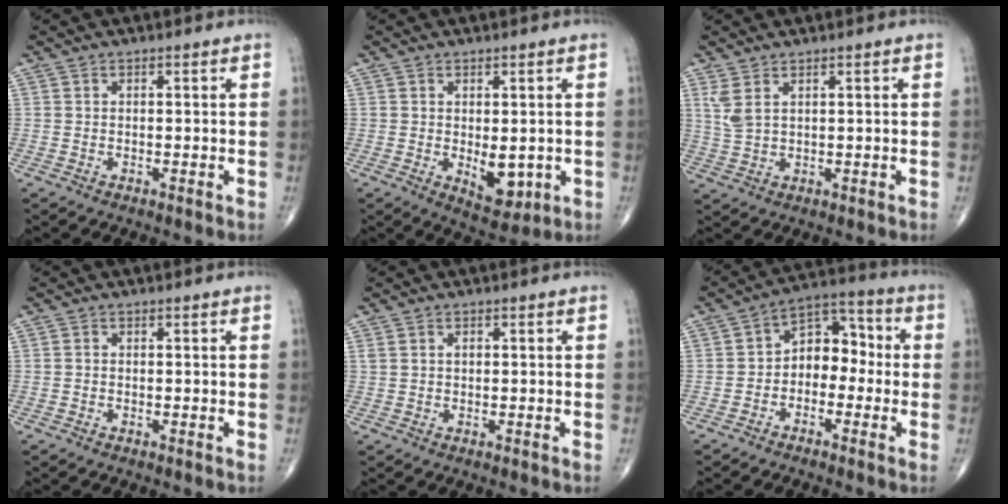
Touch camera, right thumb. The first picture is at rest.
{"total": 6.1, "force": [-0.8, 3.3, 5.1], "torque": [-0.053, -0.015, 0.003]}
{"total": 3.6, "force": [1.9, 1.4, 2.7], "torque": [-0.063, -0.002, 0.048]}
{"total": 0.0}
{"total": 1.0, "force": [0.4, 0.6, 0.7], "torque": [-0.017, 0.004, 0.010]}
{"total": 8.7, "force": [-1.3, 6.2, 6.0], "torque": [-0.055, 0.045, -0.040]}